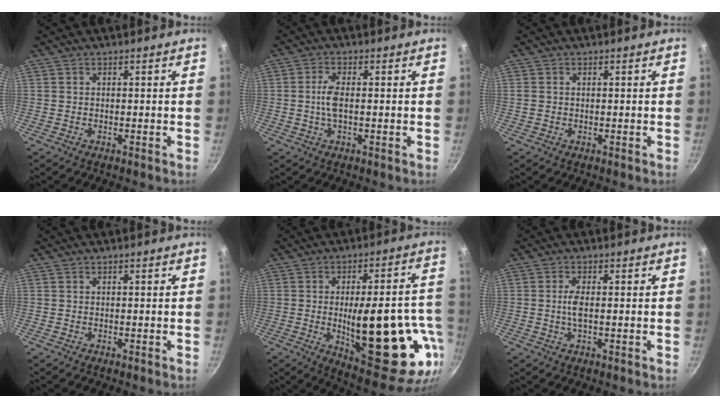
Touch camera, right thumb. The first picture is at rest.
{"total": 3.8, "force": [-0.2, 1.3, 3.5], "torque": [-0.083, 0.004, -0.007]}
{"total": 0.7, "force": [0.1, 0.6, 0.4], "torque": [-0.007, 0.003, 0.002]}
{"total": 0.0}
{"total": 27.3, "force": [-6.1, 9.8, 24.7], "torque": [-0.300, 0.007, -0.064]}
{"total": 2.8, "force": [-0.1, 0.8, 2.7], "torque": [-0.065, 0.001, -0.004]}